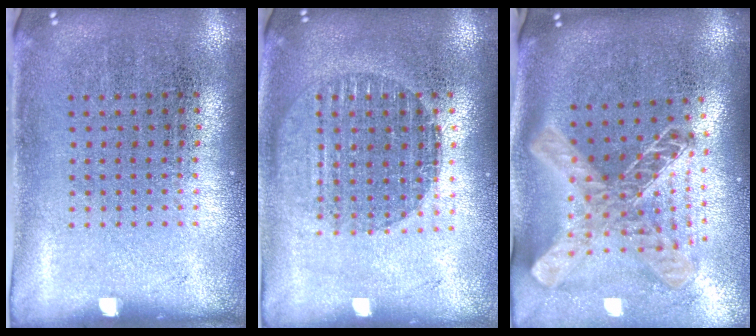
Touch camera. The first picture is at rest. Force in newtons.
{"total": 1.5, "press": 1.3, "slide": 0.7}
{"total": 2.1, "press": 1.6, "slide": 1.3}